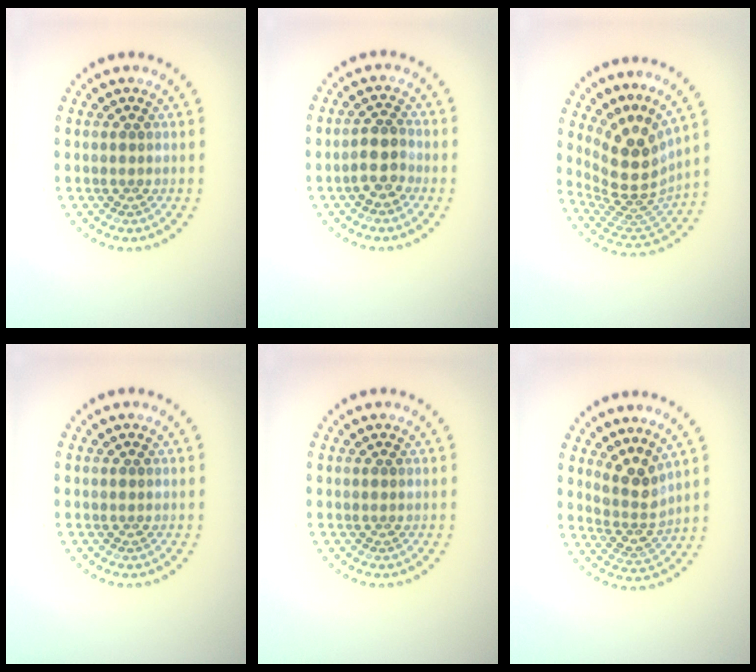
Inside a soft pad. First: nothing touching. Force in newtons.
{"total": 2.3, "press": 2.1, "slide": 1.1}
{"total": 5.2, "press": 3.9, "slide": 3.6}
{"total": 0.0}
{"total": 0.0}
{"total": 3.0, "press": 2.3, "slide": 2.0}